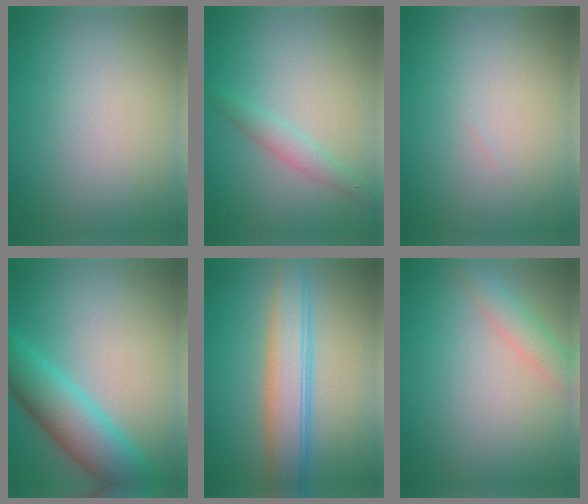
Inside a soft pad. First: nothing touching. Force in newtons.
{"total": 1.8, "press": 1.8, "slide": 0.1}
{"total": 0.0}
{"total": 7.0, "press": 7.0, "slide": 0.2}
{"total": 5.4, "press": 5.4, "slide": 0.2}
{"total": 2.5, "press": 2.5, "slide": 0.1}